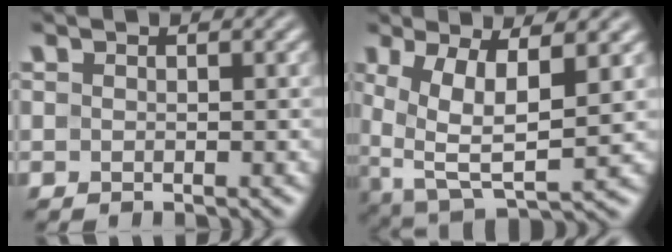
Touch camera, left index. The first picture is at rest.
{"total": 7.2, "force": [1.3, 2.8, 6.5], "torque": [-0.131, -0.005, 0.024]}